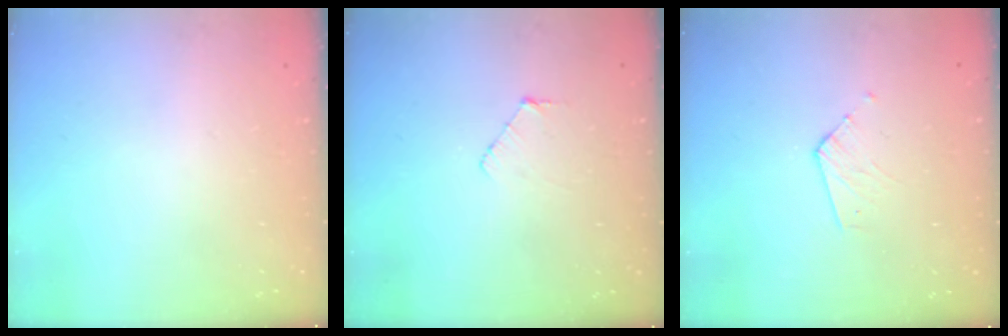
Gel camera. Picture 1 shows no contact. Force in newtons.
{"total": 4.4, "press": 4.4, "slide": 0.4}
{"total": 3.2, "press": 3.1, "slide": 0.3}